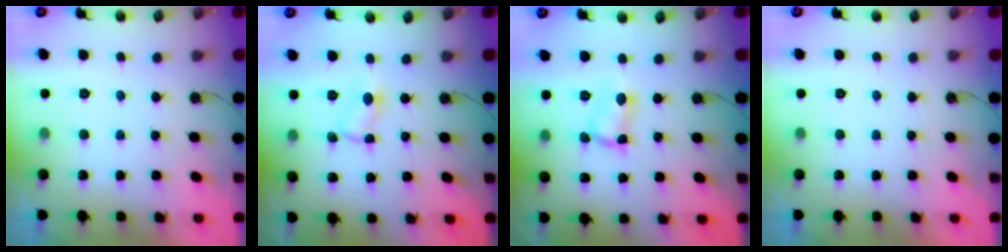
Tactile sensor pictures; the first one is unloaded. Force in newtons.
{"total": 1.2, "press": 1.2, "slide": 0.2}
{"total": 1.8, "press": 1.6, "slide": 0.7}
{"total": 0.0}